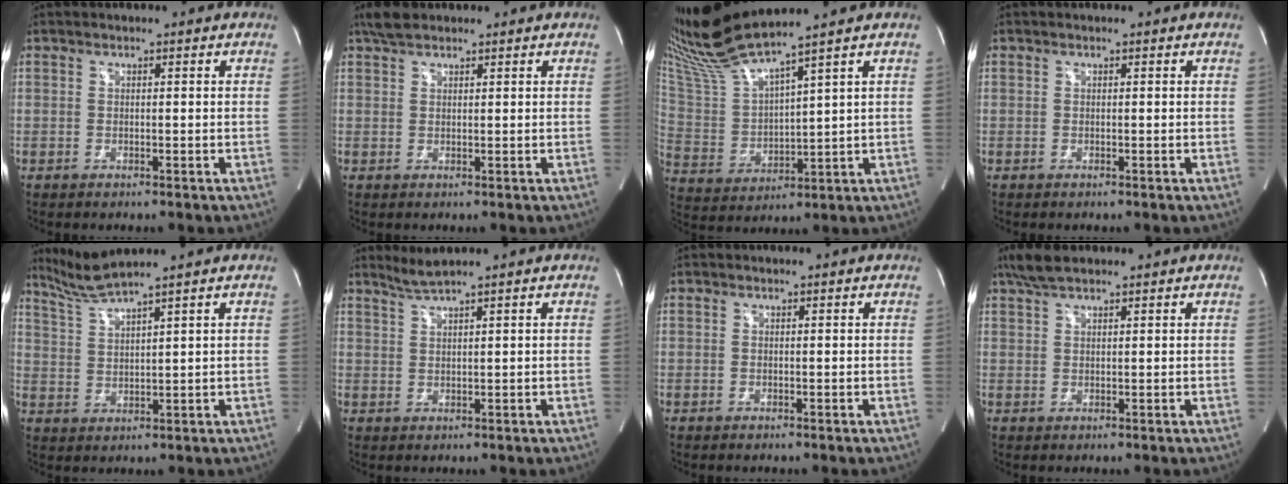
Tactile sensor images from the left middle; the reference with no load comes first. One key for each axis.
{"total": 2.9, "fx": 2.3, "fy": 1.1, "fz": 1.3, "tx": -0.031, "ty": 0.014, "tz": 0.046}
{"total": 12.0, "fx": 10.4, "fy": -1.7, "fz": 5.6, "tx": -0.127, "ty": -0.001, "tz": 0.213}
{"total": 0.0}
{"total": 5.2, "fx": 4.6, "fy": -2.0, "fz": 1.4, "tx": -0.042, "ty": -0.006, "tz": 0.103}
{"total": 2.5, "fx": 2.1, "fy": -1.1, "fz": 0.8, "tx": -0.021, "ty": -0.003, "tz": 0.048}
{"total": 0.0}
{"total": 3.8, "fx": 3.0, "fy": 0.9, "fz": 2.1, "tx": -0.052, "ty": 0.015, "tz": 0.062}